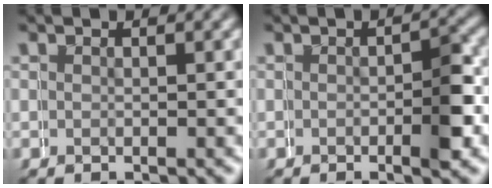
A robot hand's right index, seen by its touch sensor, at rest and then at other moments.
{"total": 2.4, "force": [-0.4, 0.0, 2.4], "torque": [-0.019, 0.011, -0.009]}